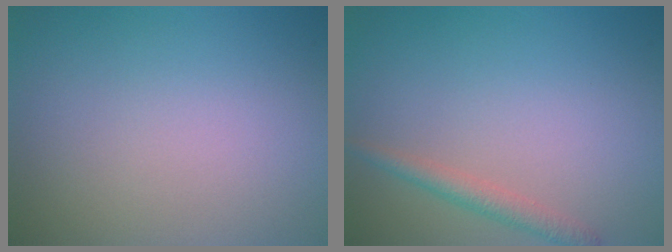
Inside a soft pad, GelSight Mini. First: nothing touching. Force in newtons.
{"total": 1.8, "press": 1.8, "slide": 0.1}